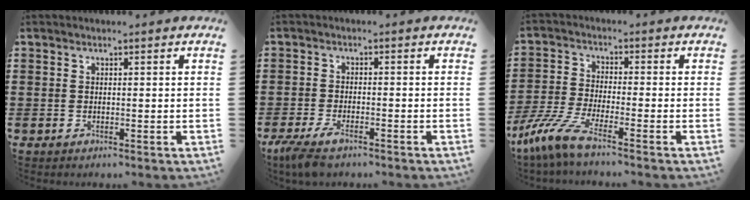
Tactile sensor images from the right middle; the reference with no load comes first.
{"total": 3.7, "force": [-2.8, 0.7, 2.3], "torque": [-0.067, -0.012, -0.062]}
{"total": 6.9, "force": [-5.3, 0.3, 4.3], "torque": [-0.119, -0.026, -0.110]}